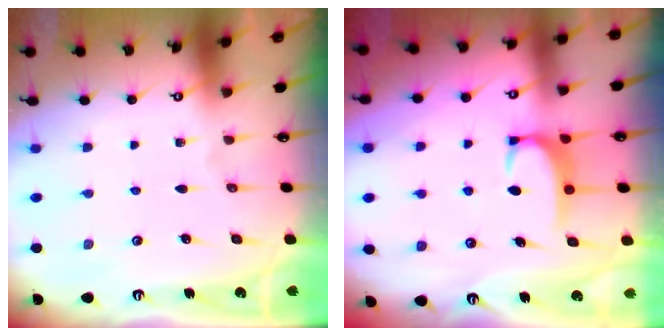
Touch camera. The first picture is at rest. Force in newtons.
{"total": 2.7, "press": 2.7, "slide": 0.4}